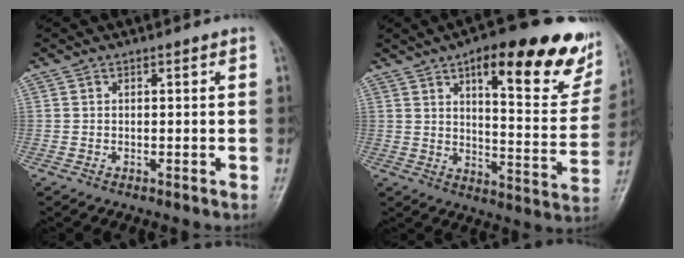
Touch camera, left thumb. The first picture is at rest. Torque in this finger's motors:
{"motor_torque": [1.06, 0.98, 1.51, -1.26, 0.10]}